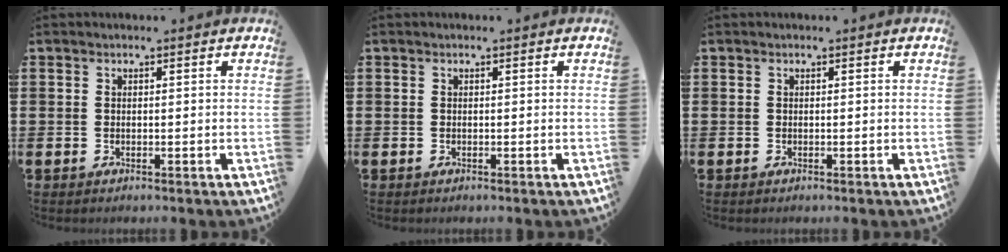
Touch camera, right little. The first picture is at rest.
{"total": 0.0}
{"total": 0.0}